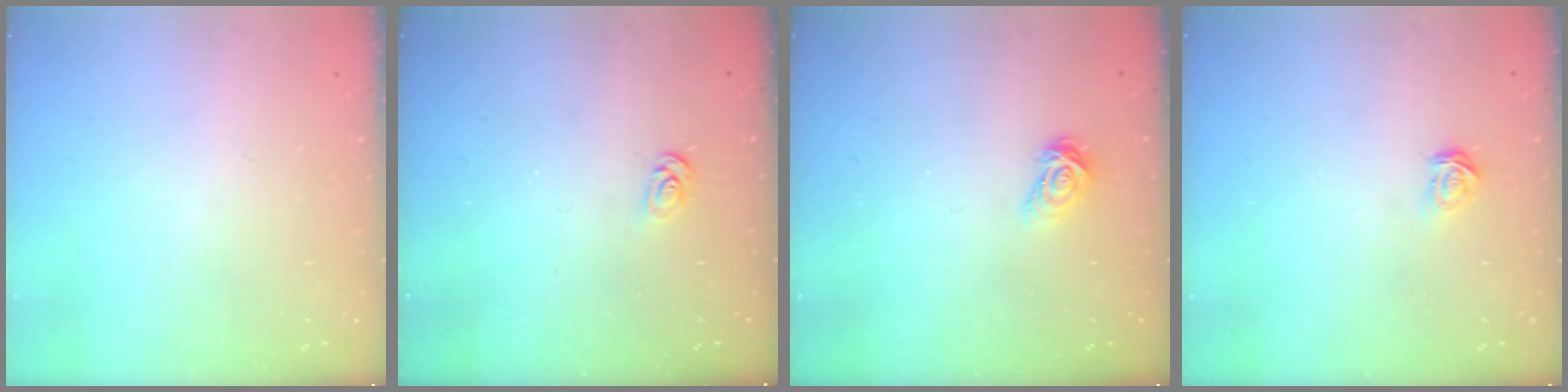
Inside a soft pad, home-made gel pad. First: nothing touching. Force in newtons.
{"total": 2.5, "press": 2.5, "slide": 0.3}
{"total": 3.3, "press": 3.3, "slide": 0.3}
{"total": 2.1, "press": 2.1, "slide": 0.2}